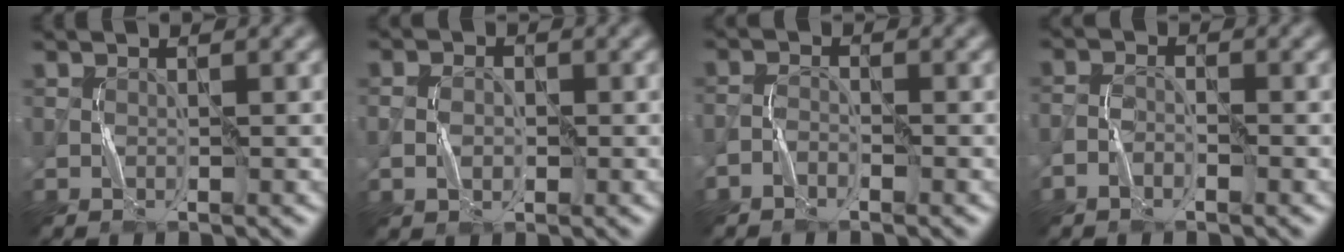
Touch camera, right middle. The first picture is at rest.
{"total": 2.0, "force": [-0.3, 1.5, 1.3], "torque": [-0.027, 0.002, -0.006]}
{"total": 1.3, "force": [-1.1, 0.5, 0.5], "torque": [-0.009, 0.005, -0.025]}
{"total": 1.6, "force": [-1.1, 0.8, 0.9], "torque": [-0.016, 0.006, -0.025]}